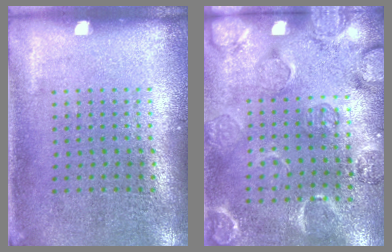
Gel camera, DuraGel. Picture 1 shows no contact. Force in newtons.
{"total": 2.6, "press": 2.0, "slide": 1.6}